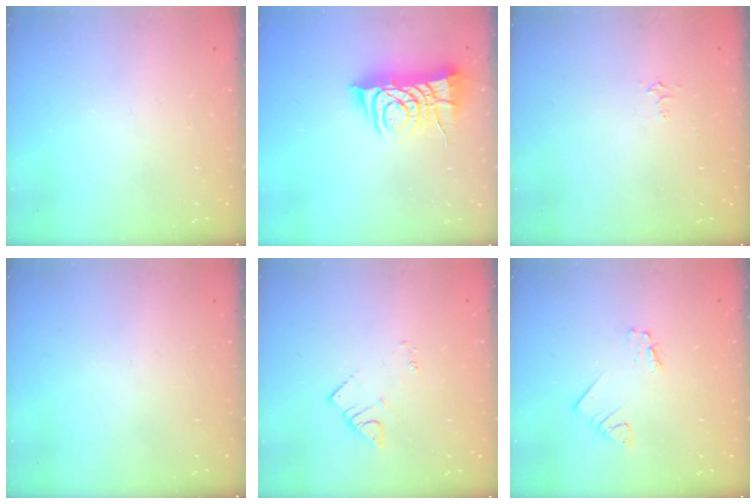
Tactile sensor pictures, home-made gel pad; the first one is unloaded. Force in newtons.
{"total": 10.2, "press": 10.1, "slide": 1.1}
{"total": 5.2, "press": 5.2, "slide": 0.6}
{"total": 0.0}
{"total": 2.5, "press": 2.5, "slide": 0.3}
{"total": 2.1, "press": 2.1, "slide": 0.2}